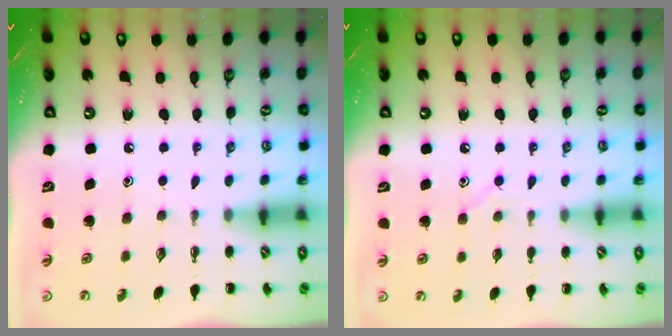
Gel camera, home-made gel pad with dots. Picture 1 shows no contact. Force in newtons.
{"total": 5.6, "press": 5.5, "slide": 1.1}